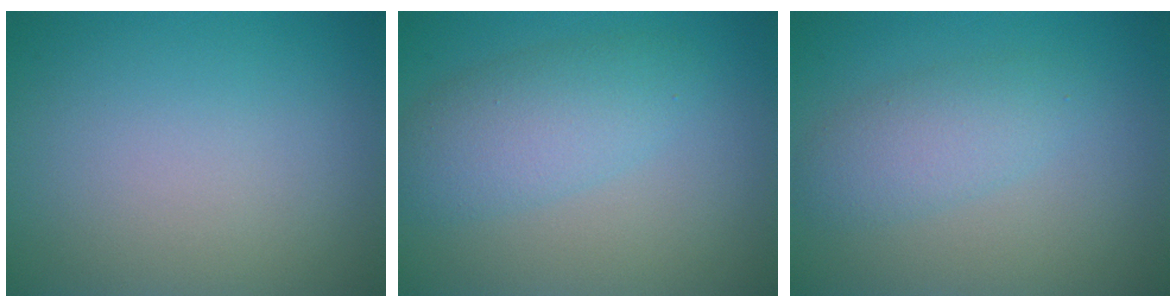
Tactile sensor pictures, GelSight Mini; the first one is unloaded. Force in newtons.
{"total": 4.1, "press": 4.1, "slide": 0.3}
{"total": 3.0, "press": 3.0, "slide": 0.0}